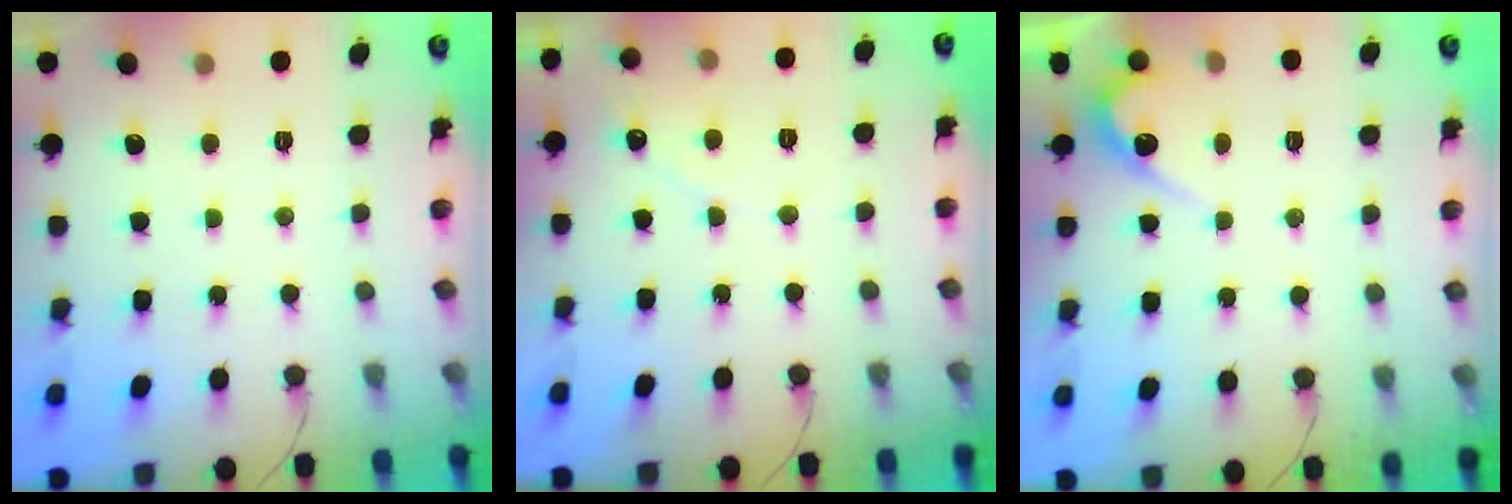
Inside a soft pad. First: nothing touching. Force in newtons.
{"total": 3.9, "press": 3.9, "slide": 0.2}
{"total": 4.1, "press": 4.1, "slide": 0.3}